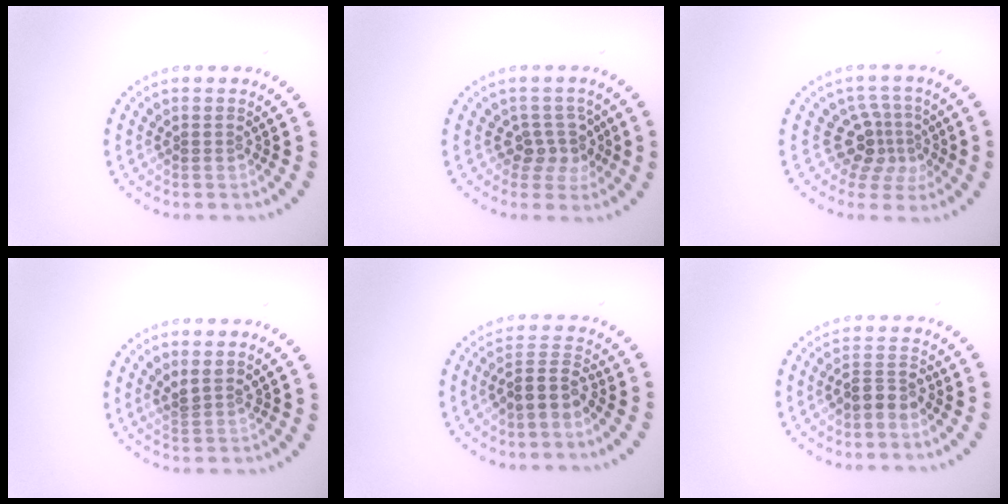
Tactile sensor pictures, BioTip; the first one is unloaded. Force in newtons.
{"total": 2.6, "press": 2.0, "slide": 1.6}
{"total": 3.5, "press": 2.4, "slide": 2.5}
{"total": 1.3, "press": 1.0, "slide": 0.8}
{"total": 3.0, "press": 2.3, "slide": 1.8}
{"total": 2.5, "press": 2.2, "slide": 1.1}